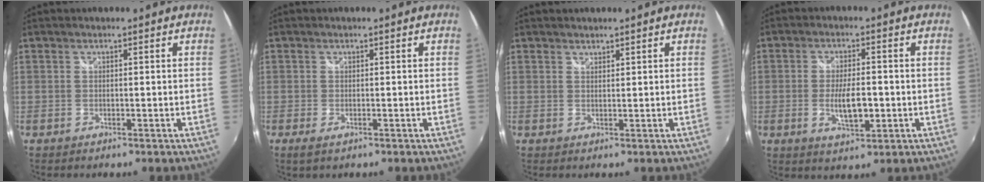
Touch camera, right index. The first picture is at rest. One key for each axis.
{"total": 1.9, "fx": -1.0, "fy": 0.9, "fz": 1.4, "tx": -0.028, "ty": -0.008, "tz": -0.017}
{"total": 1.0, "fx": 1.0, "fy": 0.4, "fz": 0.0, "tx": 0.002, "ty": 0.002, "tz": 0.017}
{"total": 6.9, "fx": -1.4, "fy": 2.4, "fz": 6.3, "tx": -0.120, "ty": -0.008, "tz": -0.020}